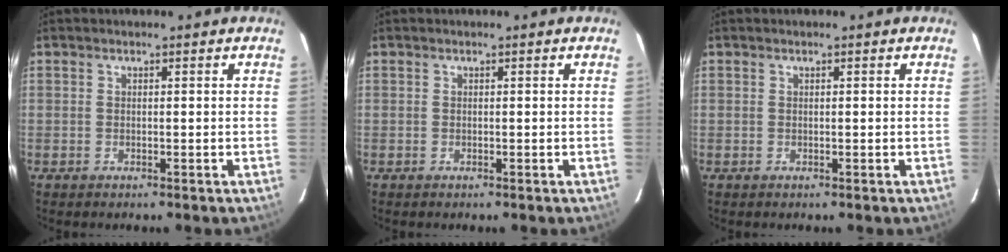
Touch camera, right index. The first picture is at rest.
{"total": 0.0}
{"total": 0.0}